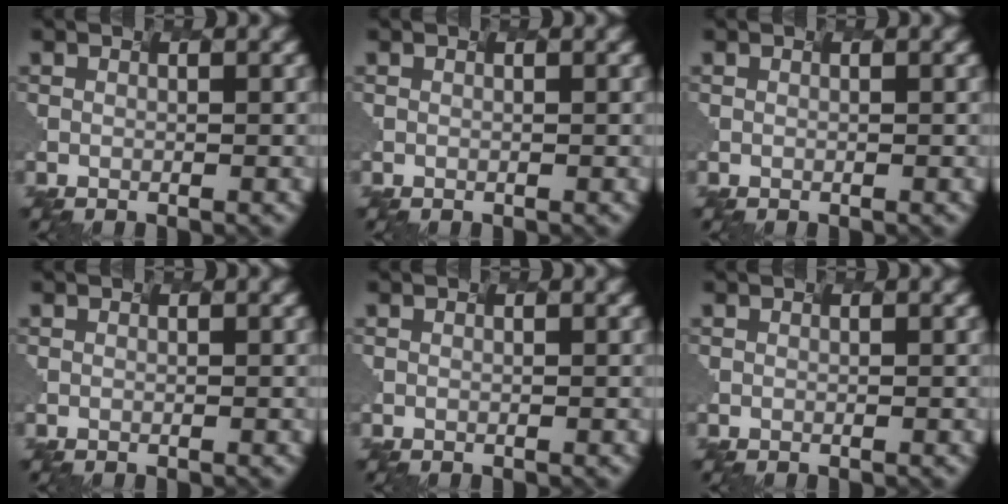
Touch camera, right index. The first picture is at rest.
{"total": 0.0}
{"total": 0.0}
{"total": 0.0}
{"total": 0.0}
{"total": 0.0}